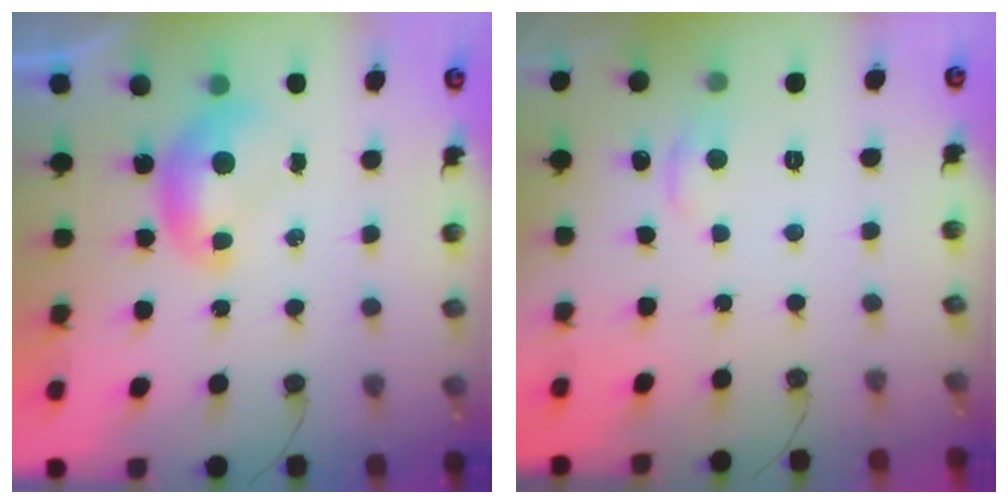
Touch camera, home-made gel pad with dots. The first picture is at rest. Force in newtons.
{"total": 1.2, "press": 0.7, "slide": 0.9}